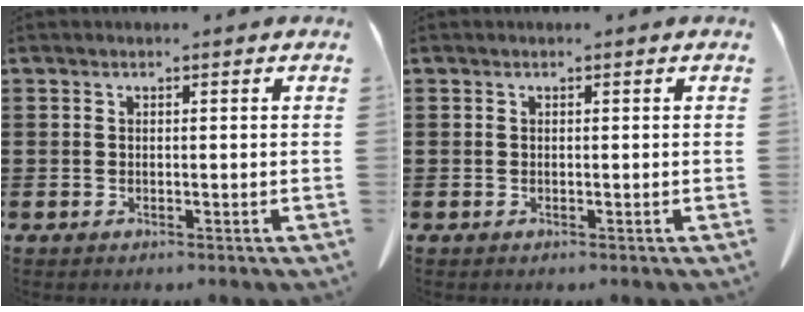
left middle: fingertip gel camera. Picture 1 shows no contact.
{"total": 0.0}